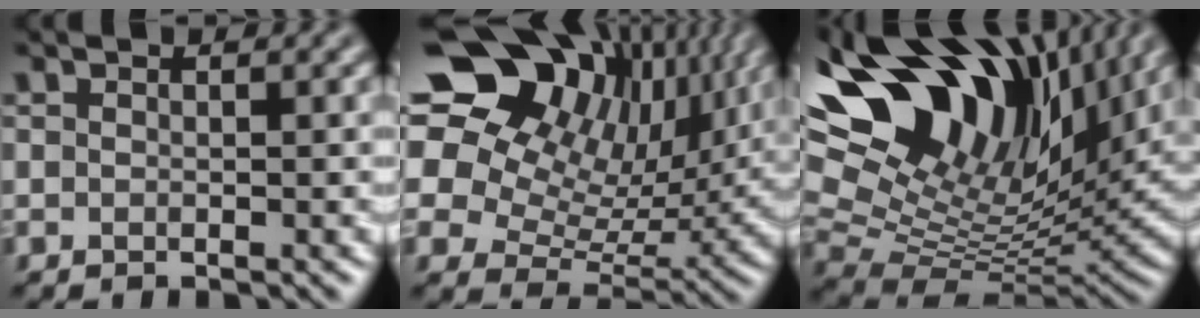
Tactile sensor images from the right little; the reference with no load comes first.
{"total": 16.3, "force": [9.2, 9.5, 9.6], "torque": [-0.187, 0.060, 0.161]}
{"total": 16.4, "force": [10.9, 6.2, 10.5], "torque": [-0.182, 0.050, 0.185]}